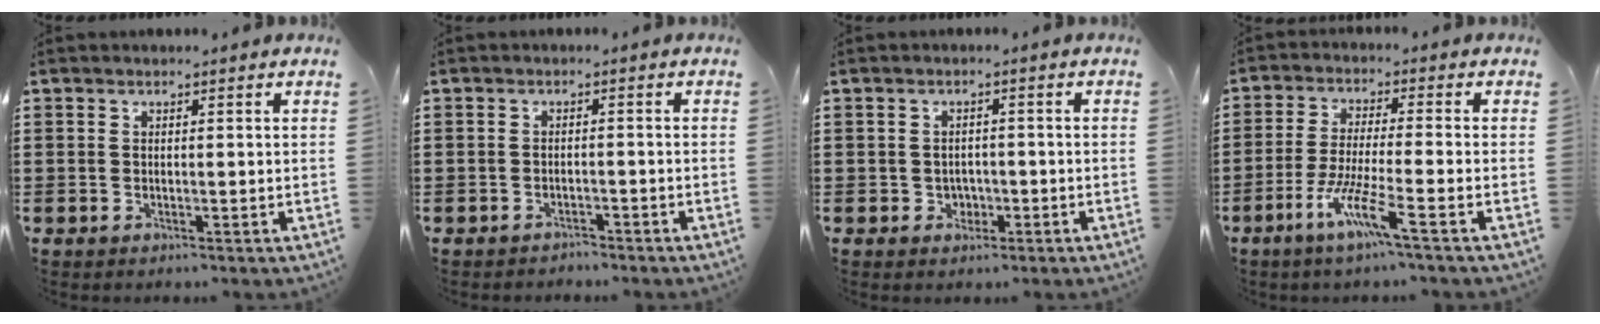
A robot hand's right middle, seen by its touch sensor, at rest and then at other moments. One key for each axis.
{"total": 1.5, "fx": -1.4, "fy": 0.2, "fz": -0.2, "tx": -0.003, "ty": 0.003, "tz": -0.033}
{"total": 1.8, "fx": -0.6, "fy": 1.5, "fz": 0.6, "tx": -0.018, "ty": 0.000, "tz": -0.015}
{"total": 7.6, "fx": -4.5, "fy": 0.2, "fz": 6.1, "tx": -0.125, "ty": -0.010, "tz": -0.085}